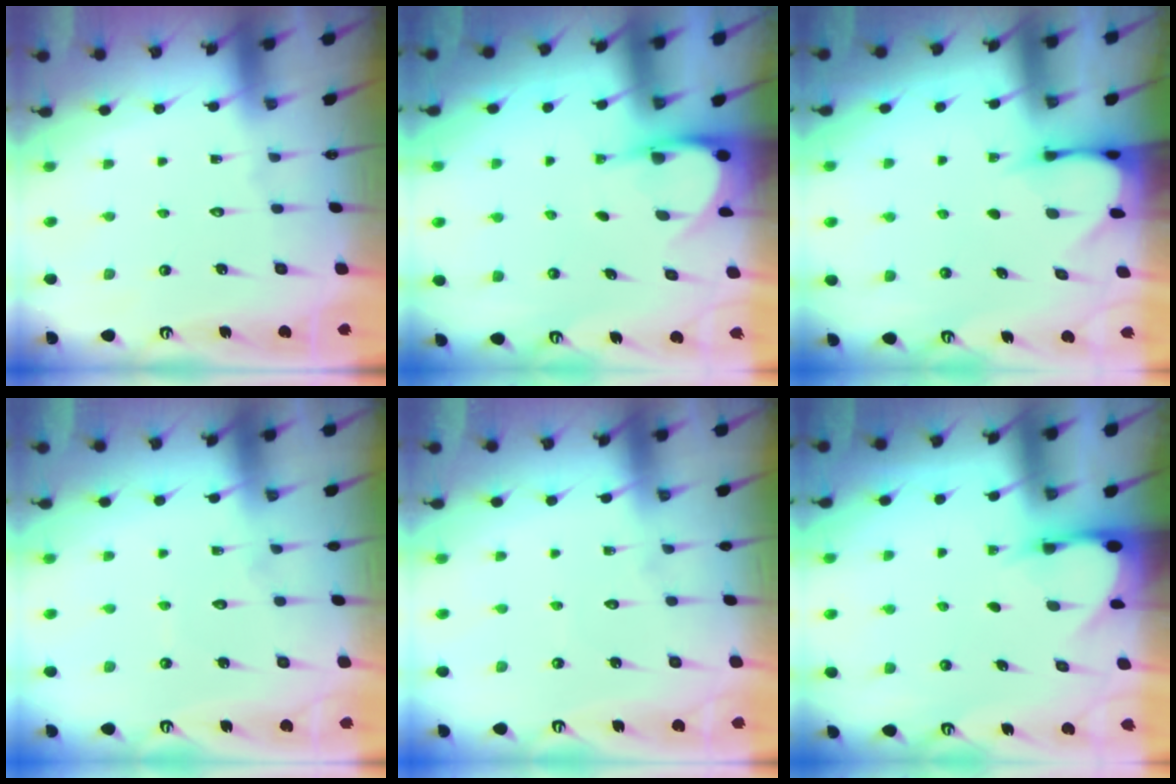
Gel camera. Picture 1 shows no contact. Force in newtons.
{"total": 4.3, "press": 4.3, "slide": 0.4}
{"total": 3.6, "press": 3.6, "slide": 0.3}
{"total": 3.0, "press": 3.0, "slide": 0.2}
{"total": 2.9, "press": 2.9, "slide": 0.3}
{"total": 3.7, "press": 3.7, "slide": 0.2}